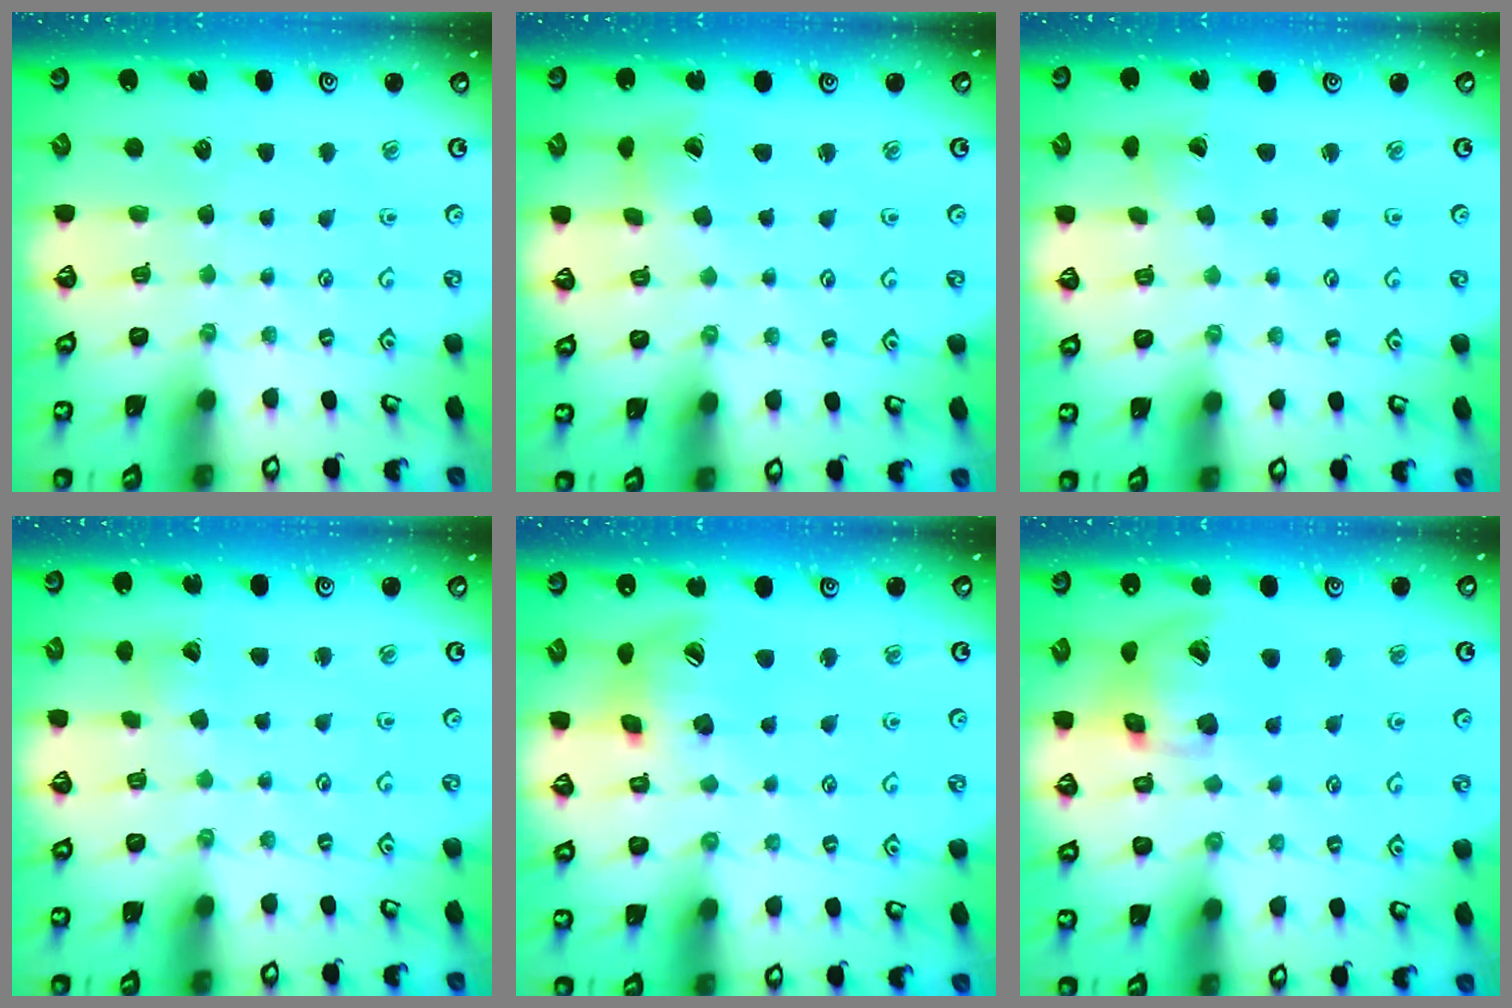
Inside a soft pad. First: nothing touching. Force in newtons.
{"total": 2.4, "press": 2.4, "slide": 0.4}
{"total": 2.8, "press": 2.8, "slide": 0.1}
{"total": 2.9, "press": 2.9, "slide": 0.2}
{"total": 14.6, "press": 14.4, "slide": 2.2}
{"total": 15.7, "press": 15.5, "slide": 2.2}